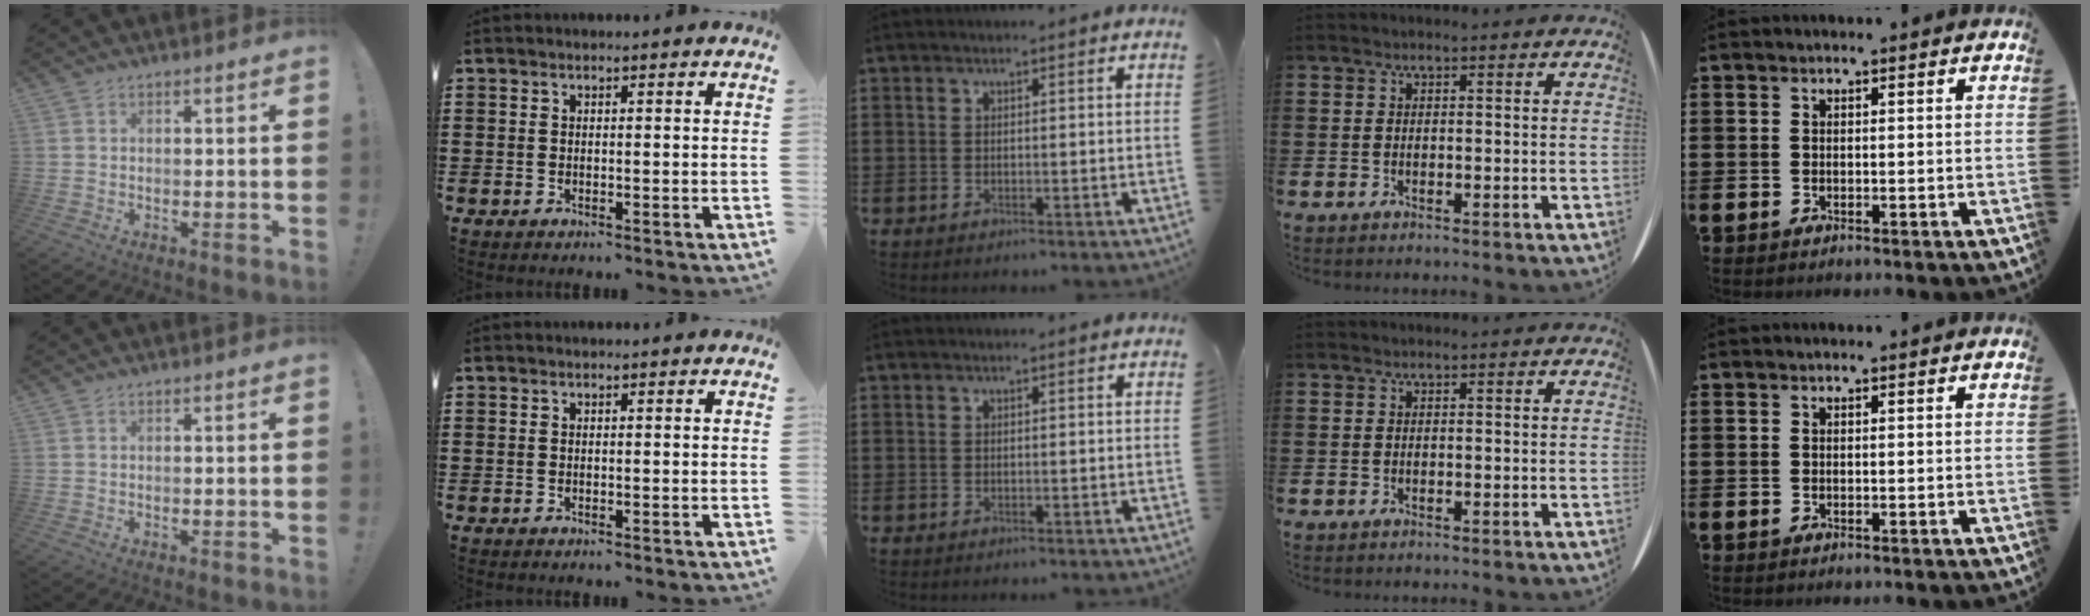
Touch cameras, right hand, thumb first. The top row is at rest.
{}